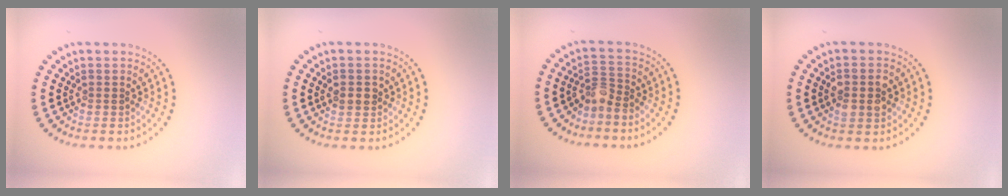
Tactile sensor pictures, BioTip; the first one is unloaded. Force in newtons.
{"total": 1.6, "press": 1.6, "slide": 0.4}
{"total": 2.2, "press": 1.6, "slide": 1.4}
{"total": 3.0, "press": 2.9, "slide": 0.2}